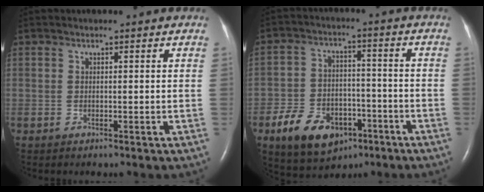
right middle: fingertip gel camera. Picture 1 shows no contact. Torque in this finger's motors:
{"motor_torque": [1.20, -0.94, 0.19, 0.05]}